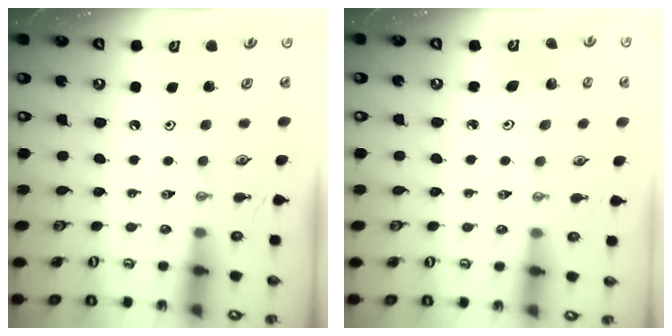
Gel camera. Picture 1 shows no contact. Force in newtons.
{"total": 2.6, "press": 2.6, "slide": 0.2}